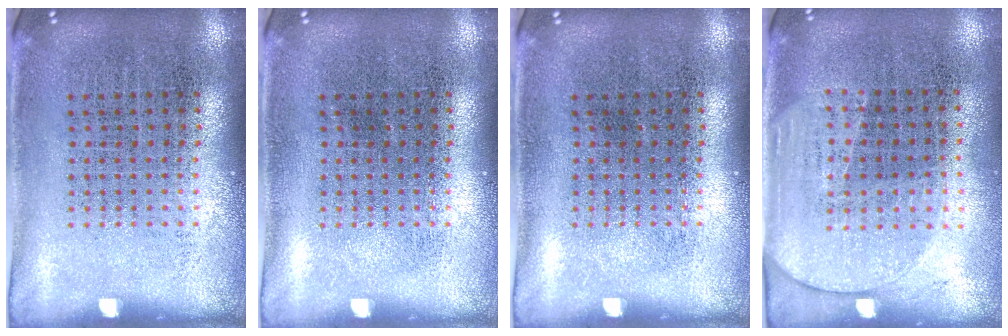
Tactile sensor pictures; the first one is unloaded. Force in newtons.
{"total": 0.0}
{"total": 0.0}
{"total": 1.6, "press": 1.4, "slide": 0.8}